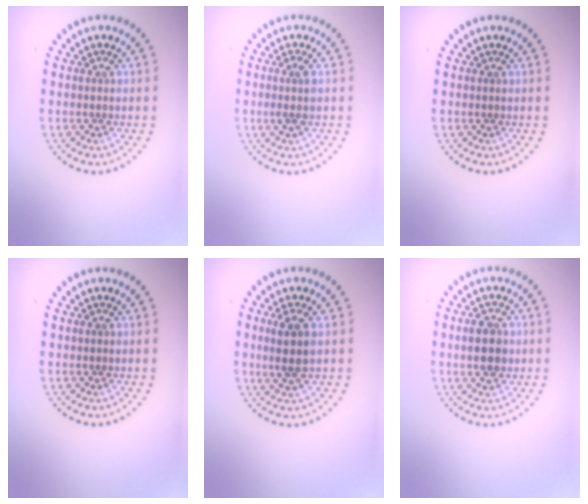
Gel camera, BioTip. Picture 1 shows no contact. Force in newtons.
{"total": 1.4, "press": 1.3, "slide": 0.7}
{"total": 0.0}
{"total": 0.0}
{"total": 2.7, "press": 2.4, "slide": 1.1}
{"total": 3.7, "press": 3.7, "slide": 0.2}